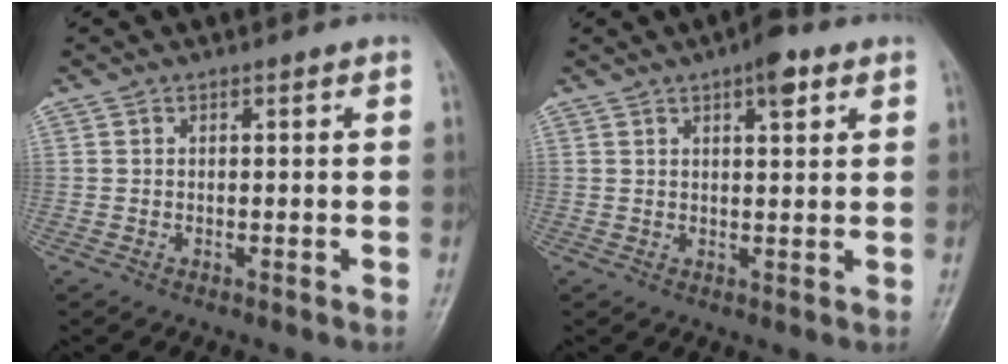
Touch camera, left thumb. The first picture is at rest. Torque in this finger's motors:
{"motor_torque": [0.80, 0.49, 0.44, -0.52, 0.00]}